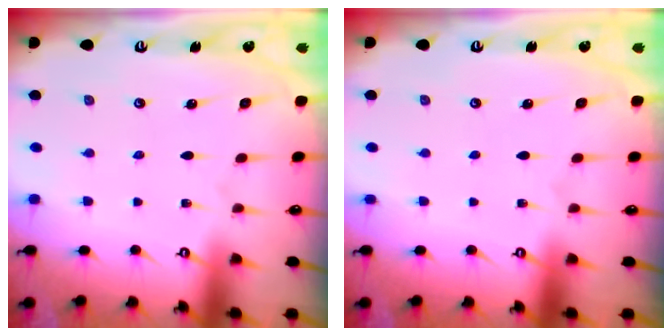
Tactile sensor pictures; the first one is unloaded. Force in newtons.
{"total": 0.0}